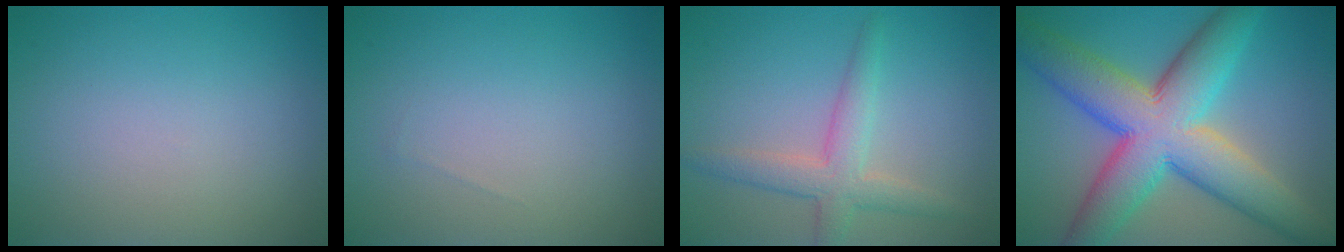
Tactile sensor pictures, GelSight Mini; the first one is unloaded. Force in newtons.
{"total": 0.0}
{"total": 3.6, "press": 3.6, "slide": 0.2}
{"total": 12.1, "press": 12.1, "slide": 0.7}